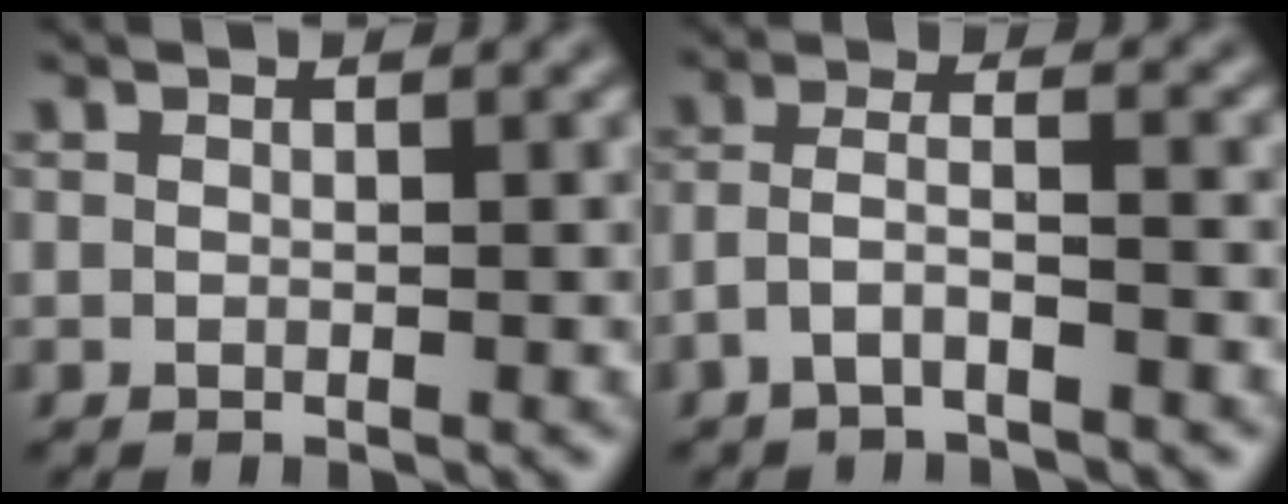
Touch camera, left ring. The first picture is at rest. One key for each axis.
{"total": 2.9, "fx": -1.8, "fy": 0.8, "fz": 2.2, "tx": -0.047, "ty": 0.010, "tz": -0.042}